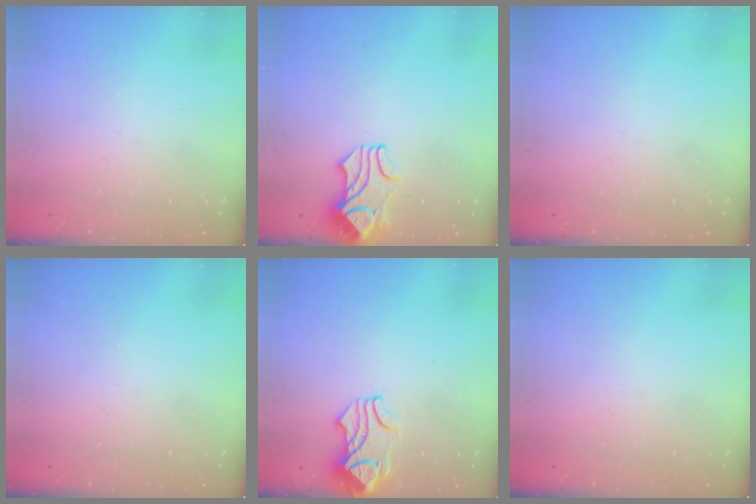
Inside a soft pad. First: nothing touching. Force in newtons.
{"total": 1.9, "press": 1.5, "slide": 1.1}
{"total": 0.0}
{"total": 0.0}
{"total": 1.2, "press": 0.0, "slide": 1.2}
{"total": 0.0}